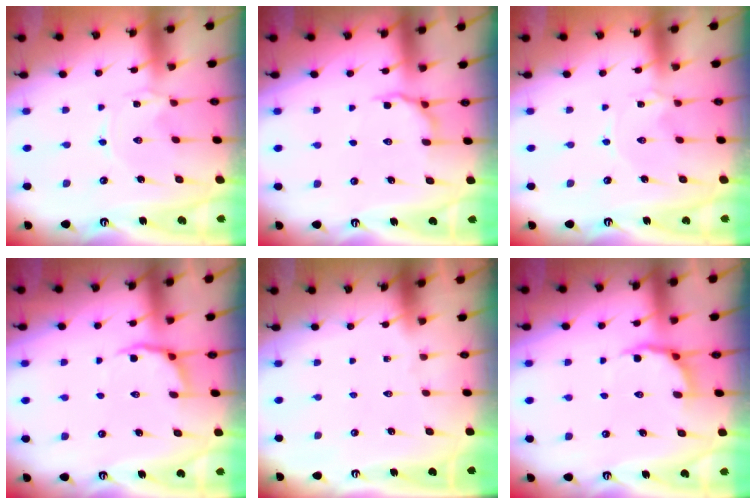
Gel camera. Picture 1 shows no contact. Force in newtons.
{"total": 6.0, "press": 5.8, "slide": 1.8}
{"total": 0.0}
{"total": 3.6, "press": 2.8, "slide": 2.3}
{"total": 0.0}
{"total": 4.9, "press": 4.2, "slide": 2.6}